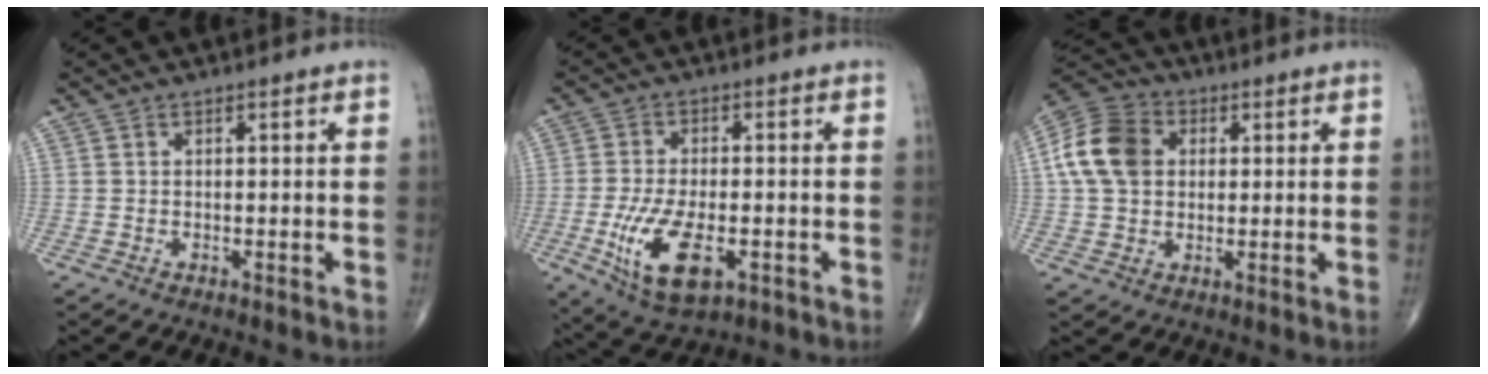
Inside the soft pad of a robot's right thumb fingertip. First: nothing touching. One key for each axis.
{"total": 11.9, "fx": -3.6, "fy": 5.4, "fz": 9.9, "tx": -0.191, "ty": -0.005, "tz": -0.054}
{"total": 11.7, "fx": 2.1, "fy": 8.8, "fz": 7.3, "tx": -0.131, "ty": 0.016, "tz": 0.029}